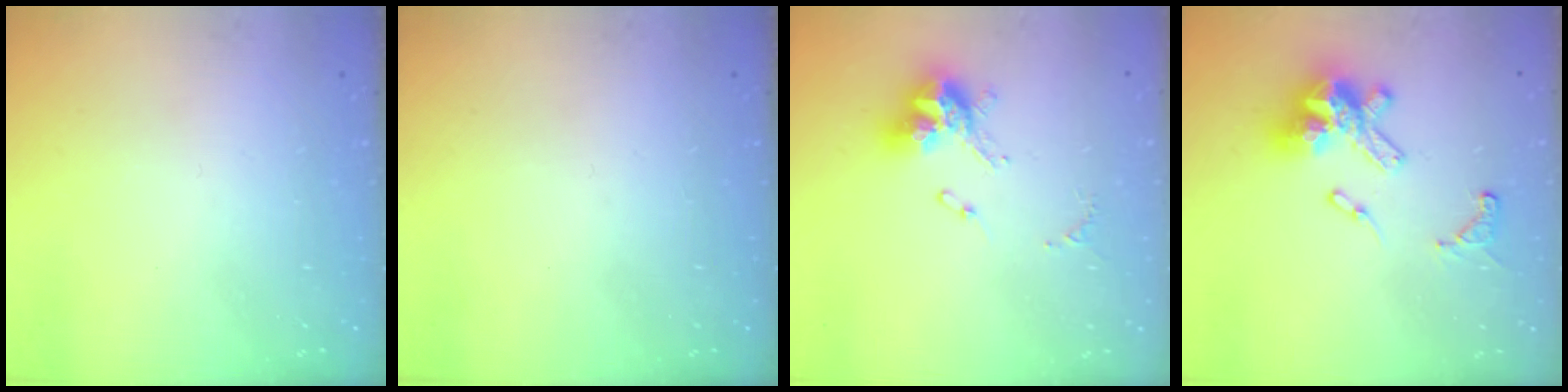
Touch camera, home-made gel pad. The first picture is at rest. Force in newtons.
{"total": 0.0}
{"total": 12.6, "press": 12.5, "slide": 1.4}
{"total": 15.9, "press": 15.9, "slide": 1.7}